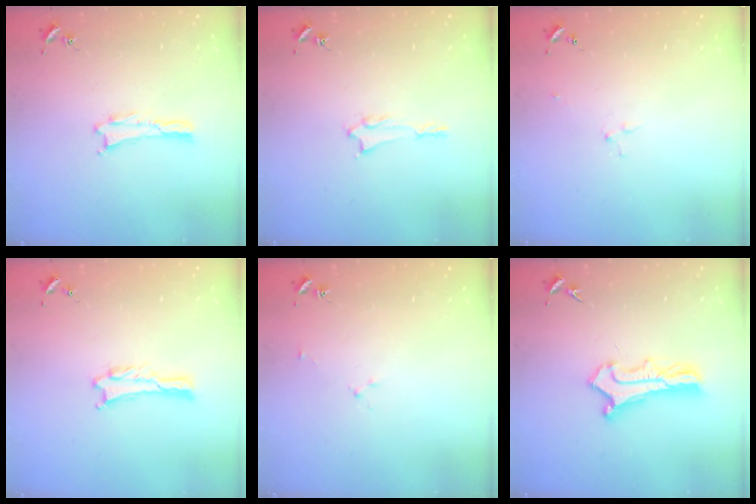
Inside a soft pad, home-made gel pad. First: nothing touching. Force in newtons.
{"total": 1.2, "press": 1.2, "slide": 0.1}
{"total": 2.9, "press": 2.9, "slide": 0.3}
{"total": 0.6, "press": 0.6, "slide": 0.1}
{"total": 1.9, "press": 1.9, "slide": 0.3}
{"total": 2.9, "press": 2.9, "slide": 0.3}